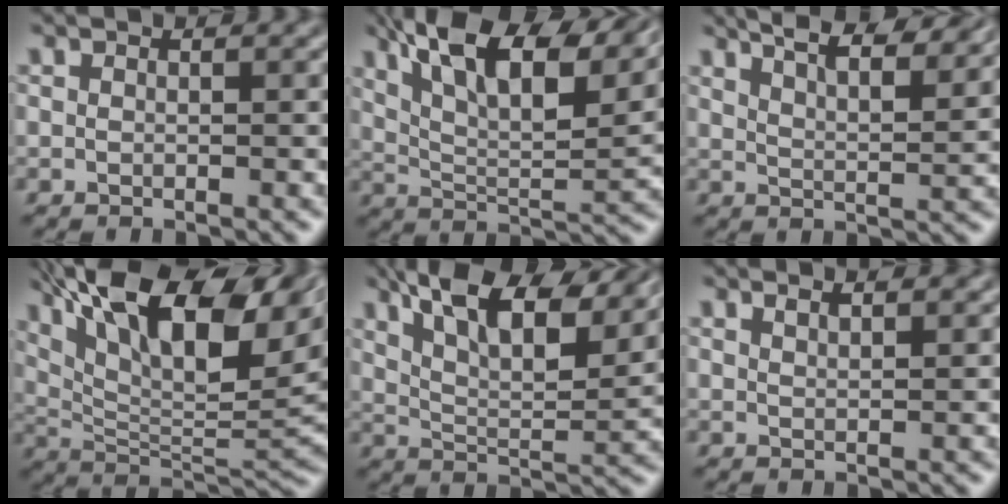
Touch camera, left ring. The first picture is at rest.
{"total": 14.1, "force": [8.7, 4.7, 10.1], "torque": [-0.186, 0.032, 0.136]}
{"total": 10.4, "force": [8.1, 2.8, 5.9], "torque": [-0.092, 0.028, 0.086]}
{"total": 15.6, "force": [7.1, 6.2, 12.4], "torque": [-0.231, 0.037, 0.129]}
{"total": 12.7, "force": [8.1, 4.2, 8.8], "torque": [-0.156, 0.026, 0.125]}
{"total": 2.4, "force": [1.8, 0.9, 1.3], "torque": [-0.004, 0.016, 0.015]}